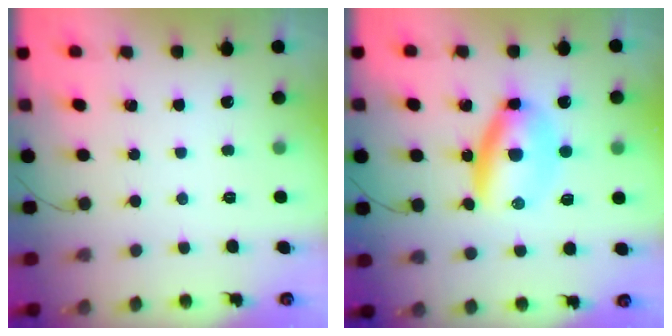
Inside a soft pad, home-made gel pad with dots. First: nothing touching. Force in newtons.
{"total": 7.5, "press": 7.2, "slide": 2.1}